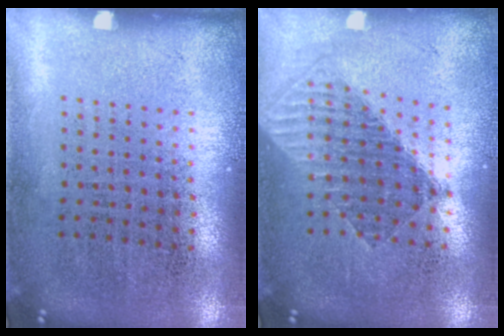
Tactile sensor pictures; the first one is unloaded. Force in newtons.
{"total": 1.5, "press": 1.2, "slide": 0.8}